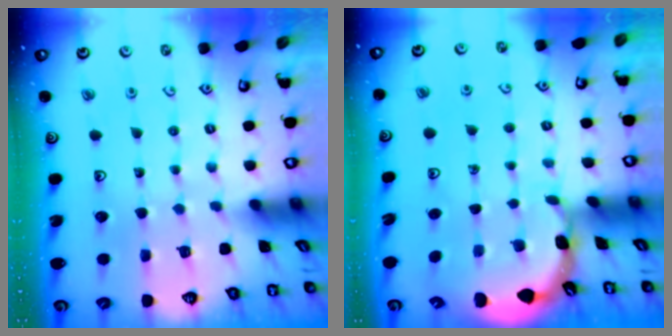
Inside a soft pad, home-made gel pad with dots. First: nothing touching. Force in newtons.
{"total": 1.6, "press": 1.6, "slide": 0.3}